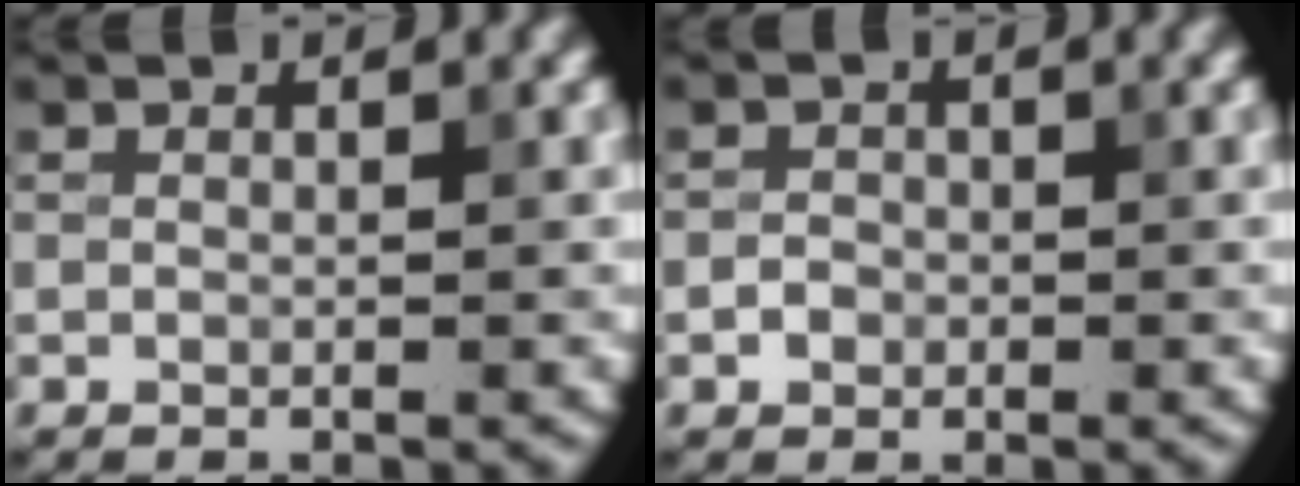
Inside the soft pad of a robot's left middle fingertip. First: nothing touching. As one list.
[{"total": 1.1, "force": [-0.4, 1.0, 0.3], "torque": [0.000, 0.000, -0.010]}]